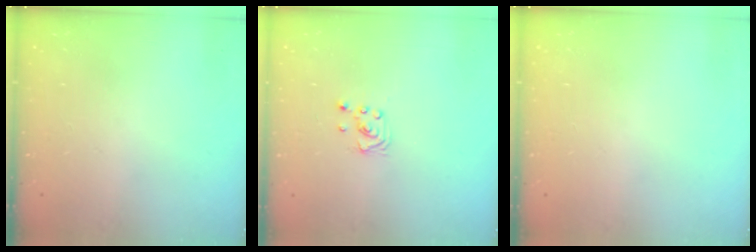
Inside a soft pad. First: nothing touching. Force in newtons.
{"total": 2.1, "press": 2.1, "slide": 0.2}
{"total": 0.0}